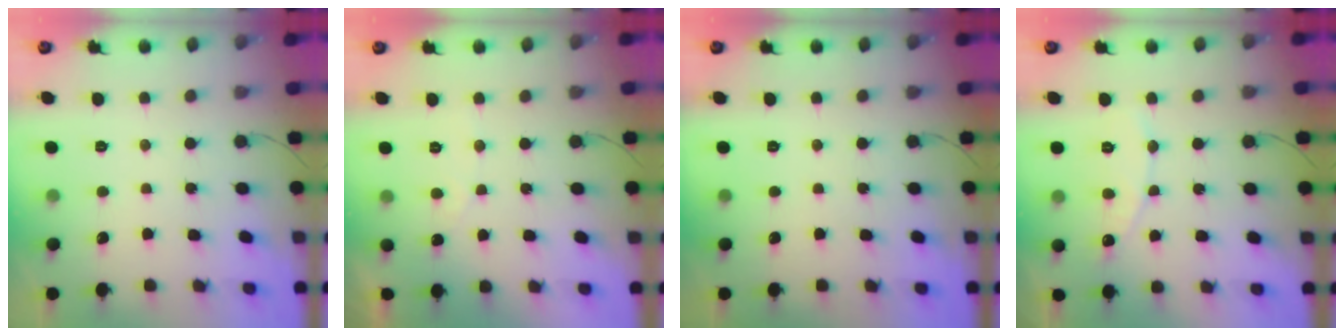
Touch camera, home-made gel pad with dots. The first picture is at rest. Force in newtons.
{"total": 2.2, "press": 2.2, "slide": 0.1}
{"total": 0.0}
{"total": 6.5, "press": 6.5, "slide": 0.5}